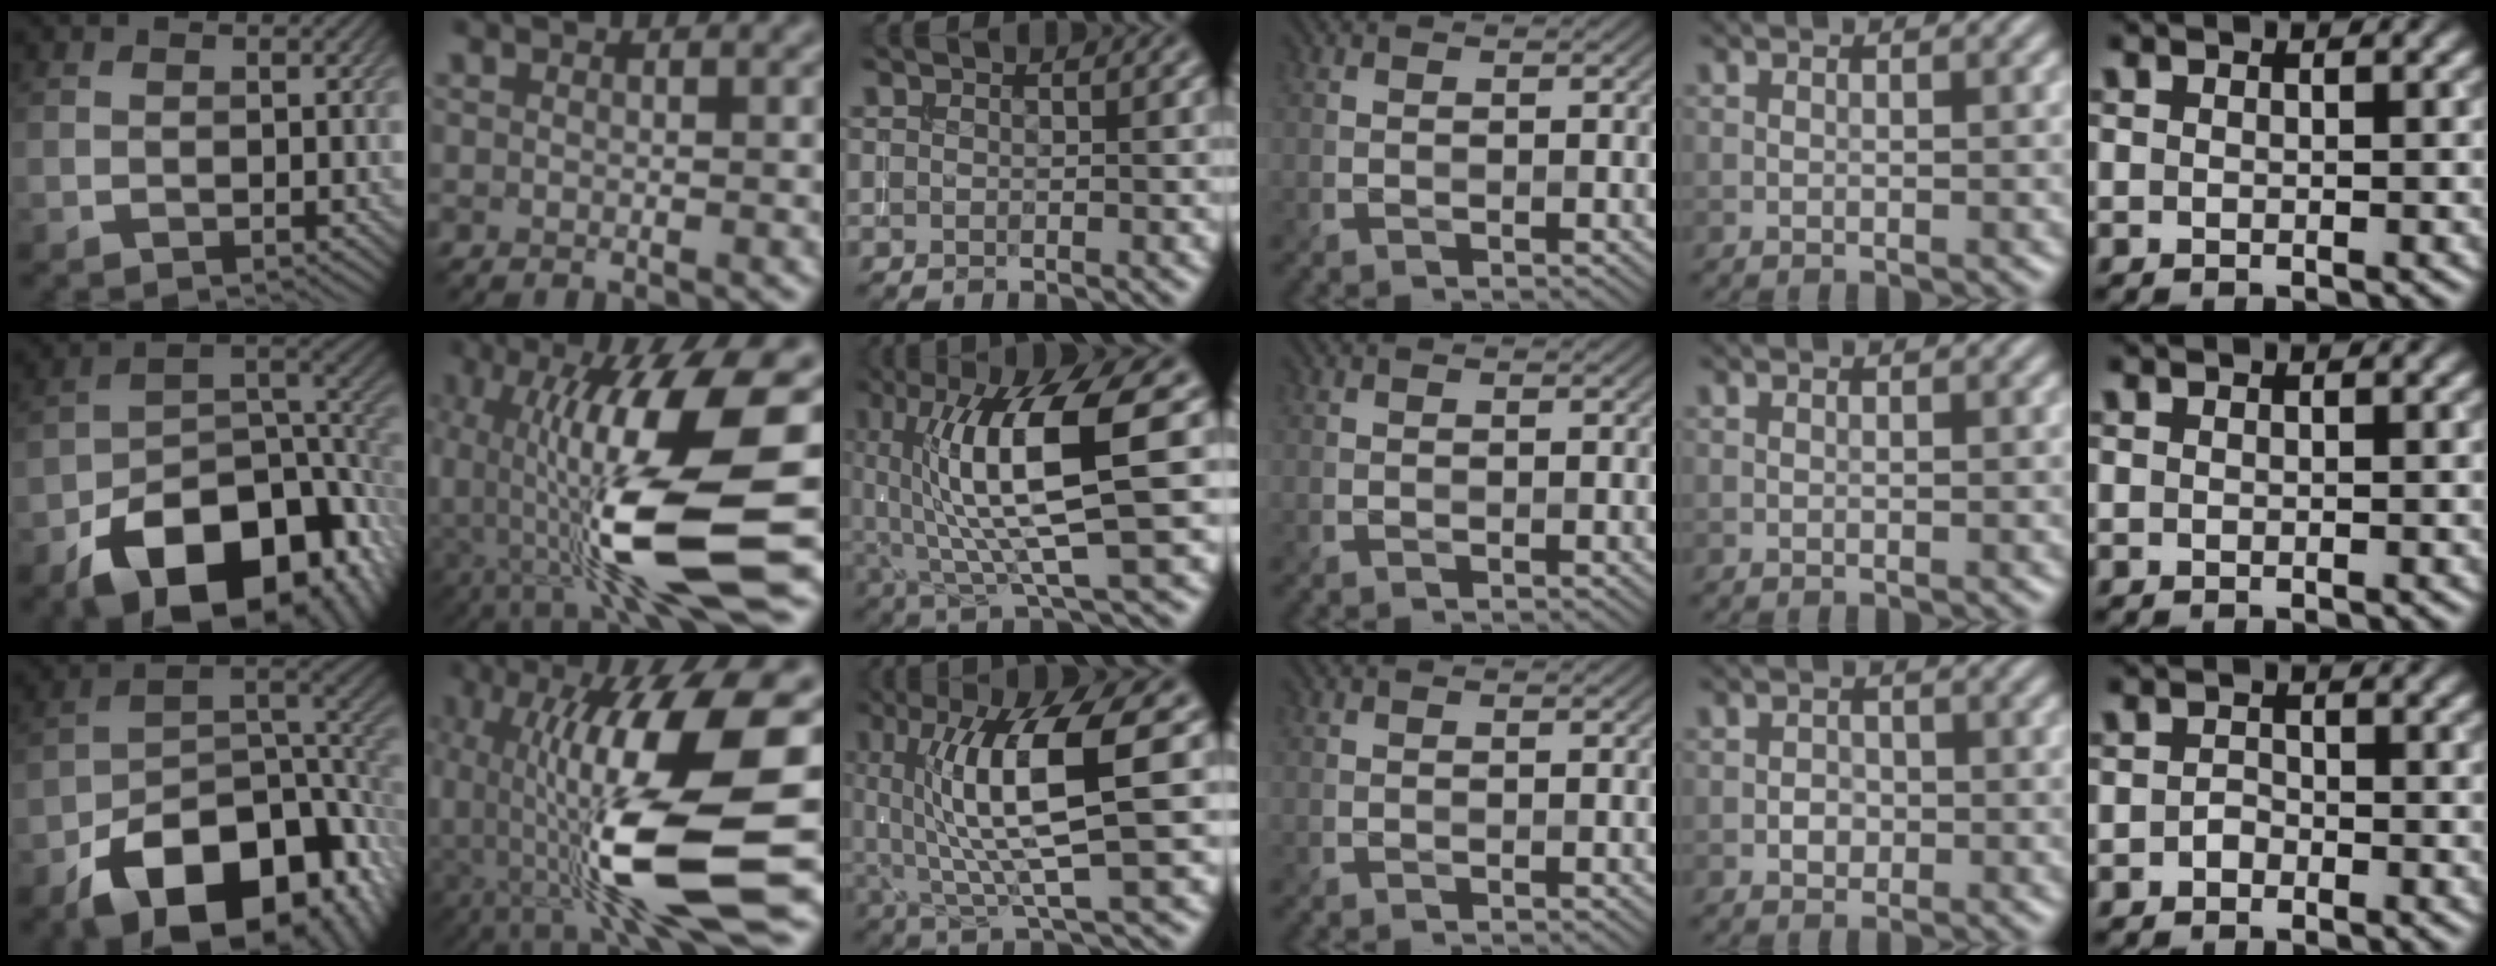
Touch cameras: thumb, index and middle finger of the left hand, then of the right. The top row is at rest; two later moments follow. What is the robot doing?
{"motion": "insert", "object": "drawer"}